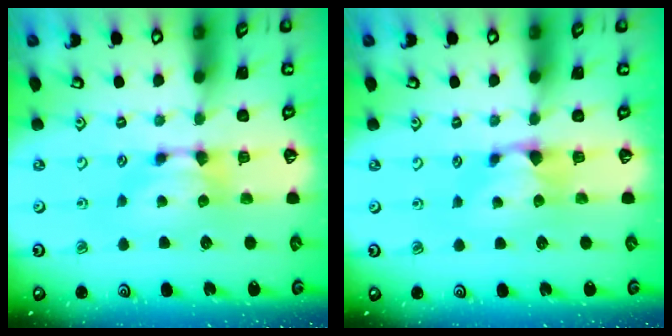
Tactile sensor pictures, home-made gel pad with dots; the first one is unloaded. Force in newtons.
{"total": 1.1, "press": 0.8, "slide": 0.7}